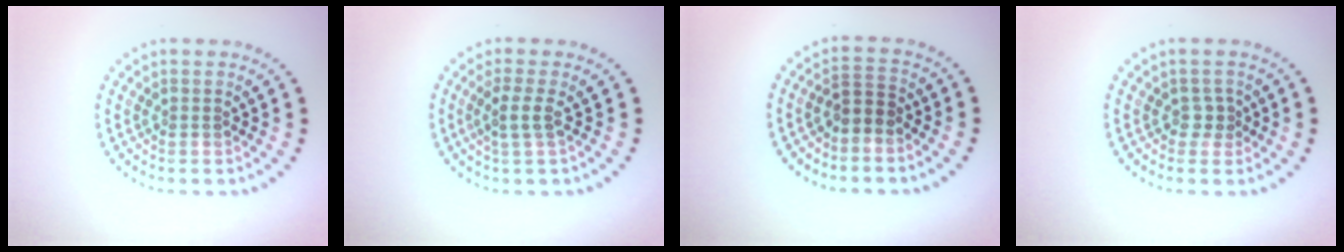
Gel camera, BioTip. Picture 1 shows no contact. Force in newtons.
{"total": 1.8, "press": 1.3, "slide": 1.3}
{"total": 2.0, "press": 1.5, "slide": 1.2}
{"total": 1.1, "press": 0.9, "slide": 0.6}